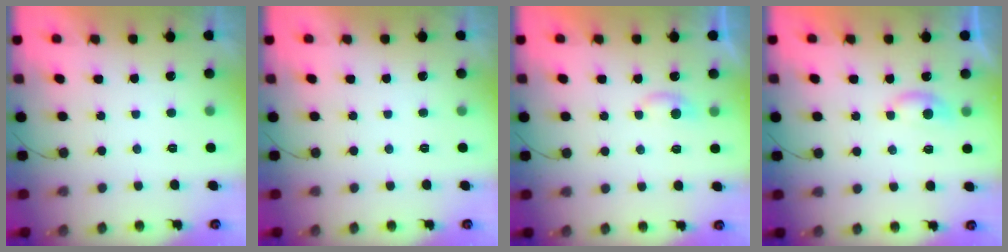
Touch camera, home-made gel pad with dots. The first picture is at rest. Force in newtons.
{"total": 0.0}
{"total": 3.6, "press": 3.6, "slide": 0.5}
{"total": 5.0, "press": 4.9, "slide": 0.6}